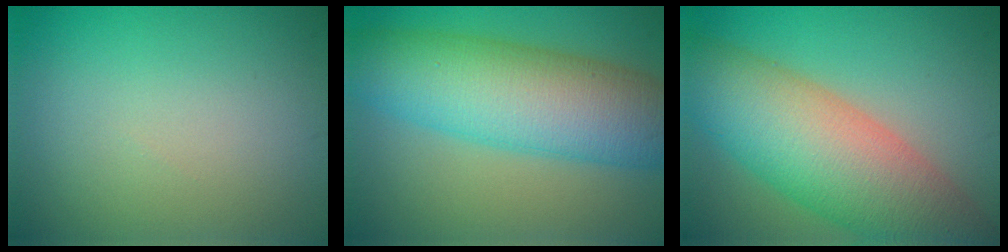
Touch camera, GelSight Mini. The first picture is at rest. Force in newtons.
{"total": 10.2, "press": 10.2, "slide": 0.1}
{"total": 10.9, "press": 10.9, "slide": 0.4}